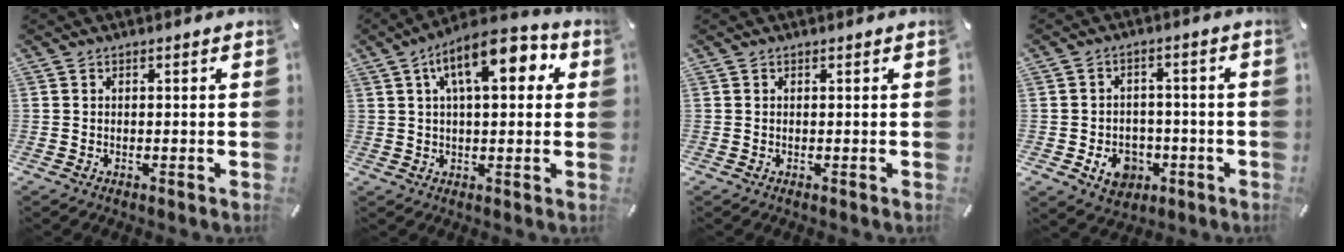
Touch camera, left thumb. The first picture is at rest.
{"total": 13.4, "force": [4.8, 6.0, 11.0], "torque": [-0.163, -0.002, 0.076]}
{"total": 0.0}
{"total": 7.8, "force": [-2.9, 6.1, 3.9], "torque": [-0.074, 0.019, -0.050]}